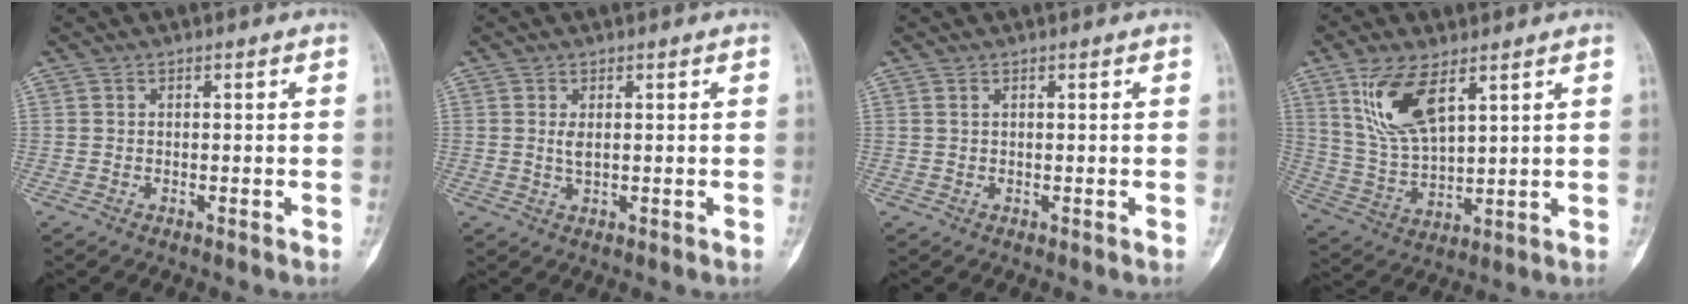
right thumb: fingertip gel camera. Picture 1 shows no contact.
{"total": 1.5, "force": [0.4, 0.6, 1.4], "torque": [-0.027, -0.004, 0.011]}
{"total": 0.0}
{"total": 12.0, "force": [6.0, 5.0, 9.1], "torque": [-0.172, -0.024, 0.130]}